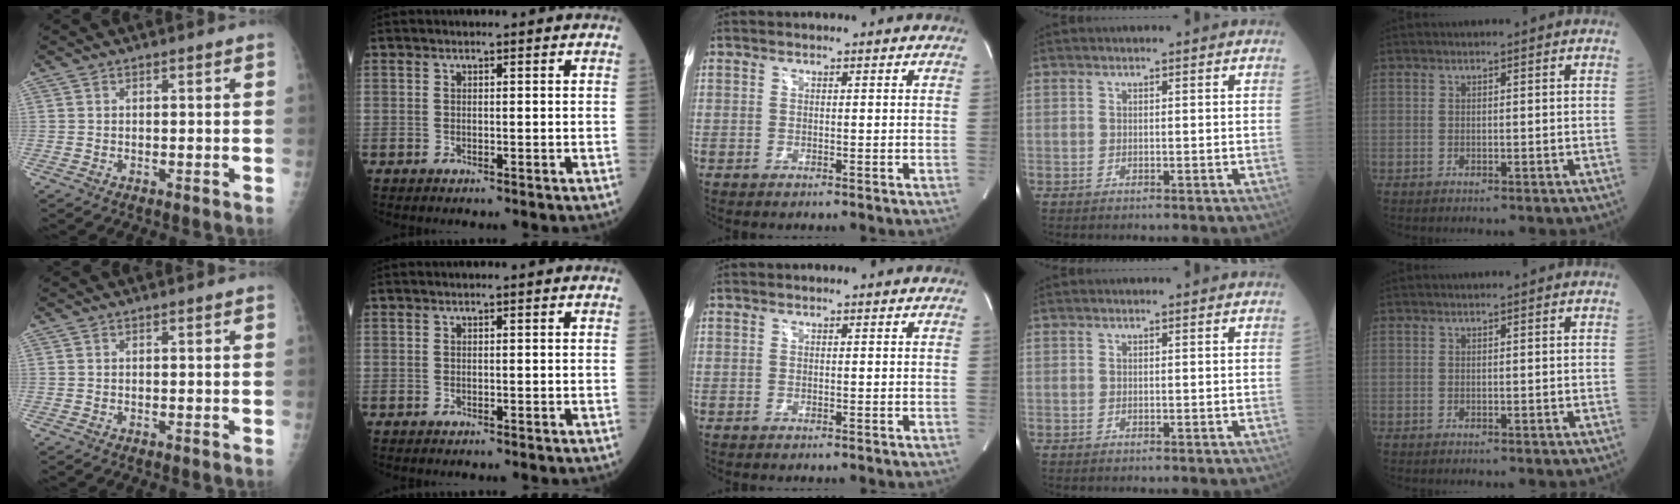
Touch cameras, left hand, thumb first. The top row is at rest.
{}